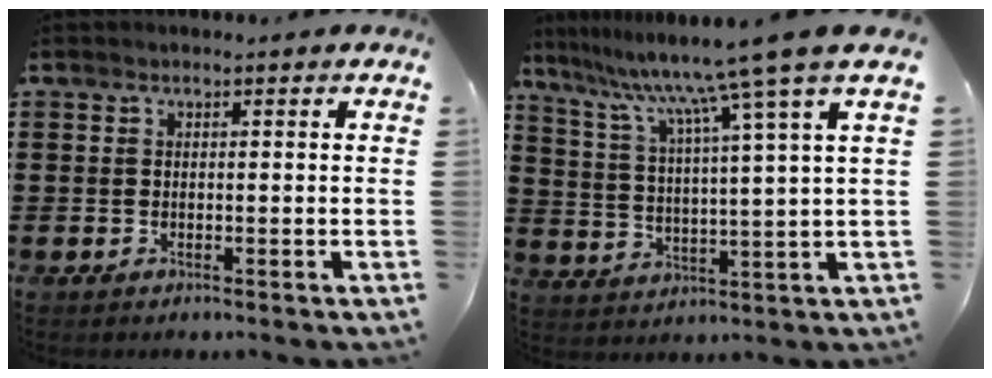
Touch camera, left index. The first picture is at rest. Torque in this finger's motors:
{"motor_torque": [1.11, -1.02, 1.05, 0.21]}